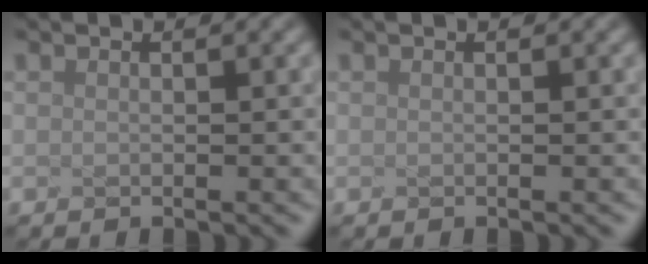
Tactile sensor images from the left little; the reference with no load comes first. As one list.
[{"total": 0.0}]